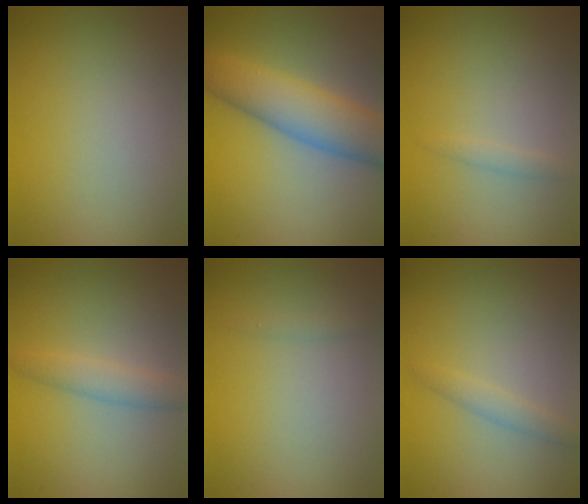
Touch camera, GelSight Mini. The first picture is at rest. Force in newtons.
{"total": 6.8, "press": 6.8, "slide": 0.3}
{"total": 0.8, "press": 0.8, "slide": 0.1}
{"total": 1.9, "press": 1.9, "slide": 0.1}
{"total": 0.5, "press": 0.5, "slide": 0.0}
{"total": 1.2, "press": 1.2, "slide": 0.1}